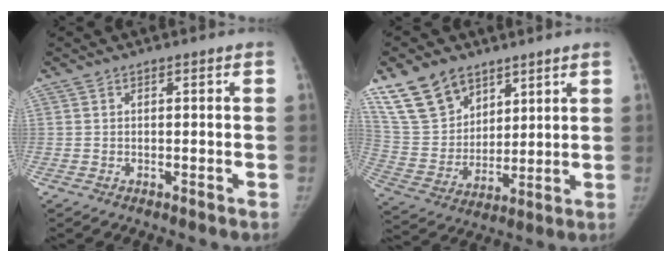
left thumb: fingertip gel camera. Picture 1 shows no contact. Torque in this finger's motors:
{"motor_torque": [1.13, 1.19, 1.02, -1.76, 0.07]}